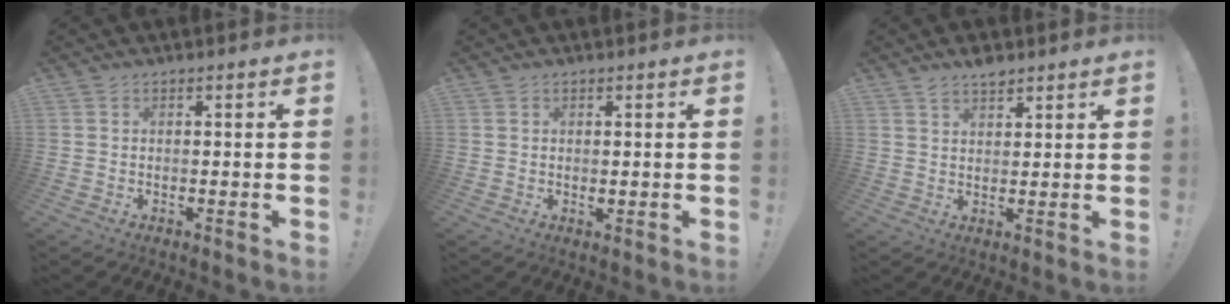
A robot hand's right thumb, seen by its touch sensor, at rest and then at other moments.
{"total": 0.5, "force": [0.3, 0.3, 0.3], "torque": [0.003, -0.004, 0.005]}
{"total": 4.3, "force": [3.5, 1.9, 1.7], "torque": [-0.009, -0.025, 0.060]}